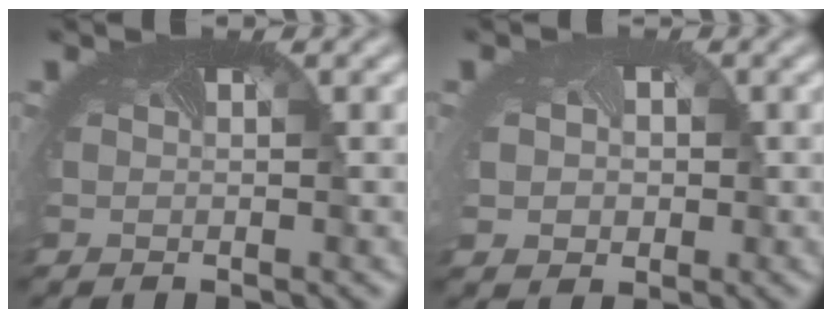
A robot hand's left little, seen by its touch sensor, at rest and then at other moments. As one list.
[{"total": 2.8, "force": [0.2, 2.4, 1.4], "torque": [-0.029, -0.003, 0.008]}]